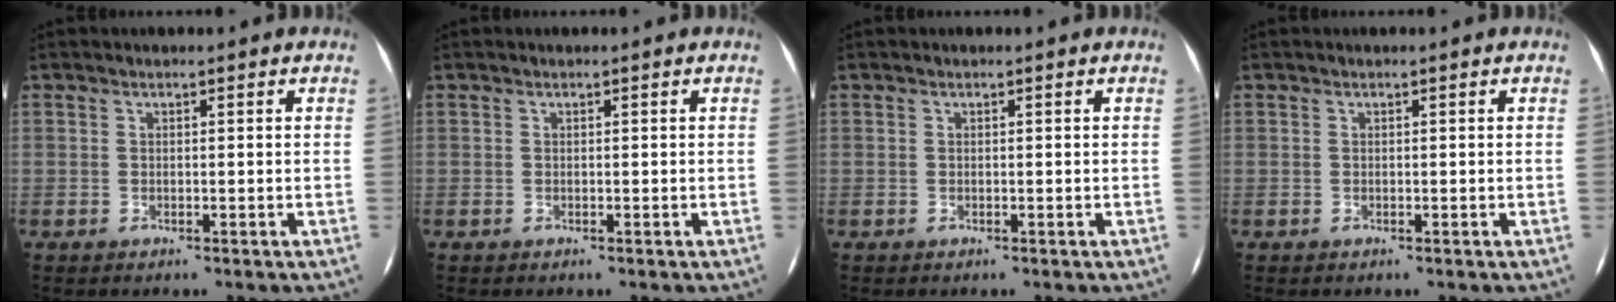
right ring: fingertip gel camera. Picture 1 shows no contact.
{"total": 0.0}
{"total": 0.0}
{"total": 0.0}